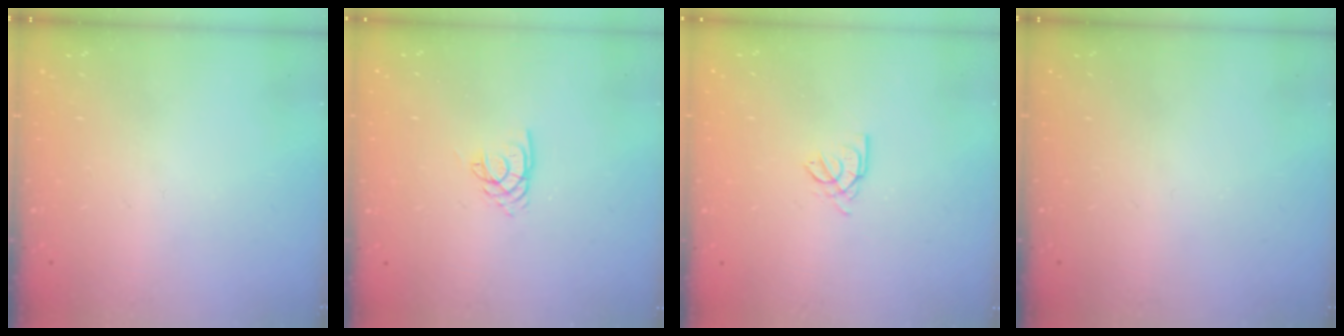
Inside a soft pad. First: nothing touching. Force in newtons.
{"total": 2.1, "press": 2.1, "slide": 0.1}
{"total": 2.2, "press": 2.2, "slide": 0.6}
{"total": 0.0}